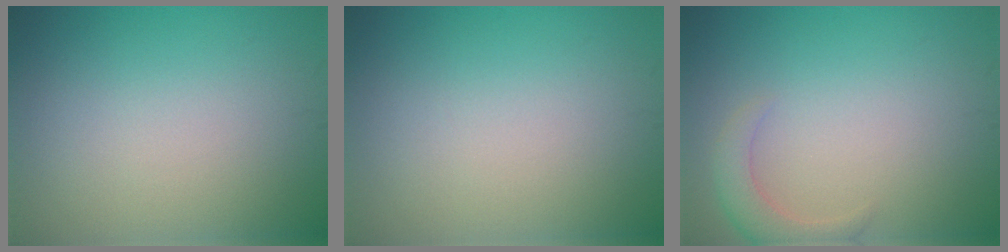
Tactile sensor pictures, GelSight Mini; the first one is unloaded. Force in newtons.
{"total": 0.0}
{"total": 2.5, "press": 2.5, "slide": 0.3}